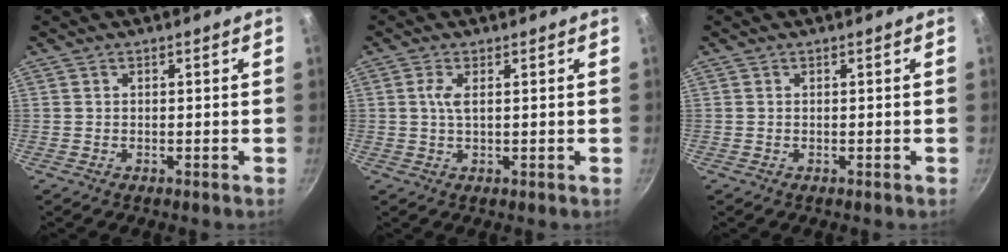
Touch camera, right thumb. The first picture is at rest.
{"total": 2.6, "force": [0.6, 0.7, 2.4], "torque": [-0.055, 0.001, 0.013]}
{"total": 0.0}